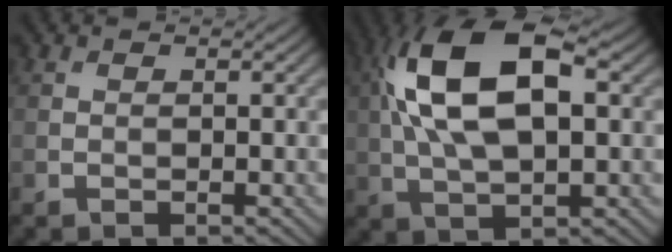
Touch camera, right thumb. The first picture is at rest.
{"total": 14.1, "force": [3.1, 6.6, 12.1], "torque": [-0.234, 0.016, 0.050]}